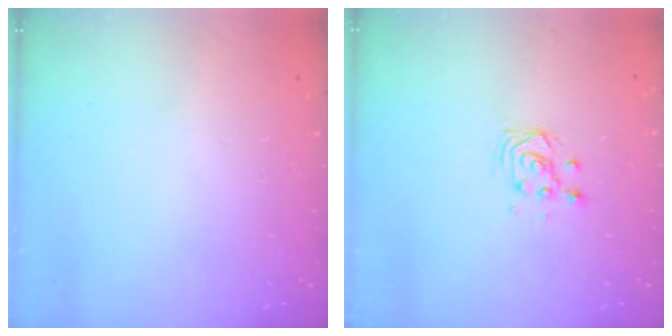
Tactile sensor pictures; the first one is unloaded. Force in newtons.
{"total": 3.9, "press": 3.9, "slide": 0.2}